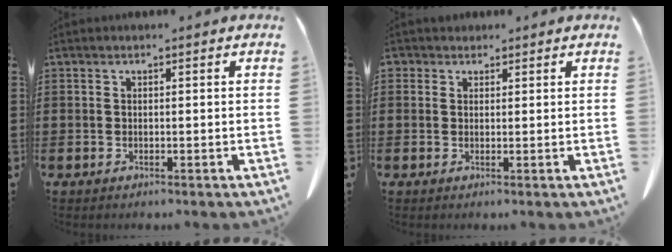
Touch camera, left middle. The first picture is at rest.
{"total": 1.6, "force": [1.1, 1.1, 0.1], "torque": [-0.009, 0.006, 0.023]}